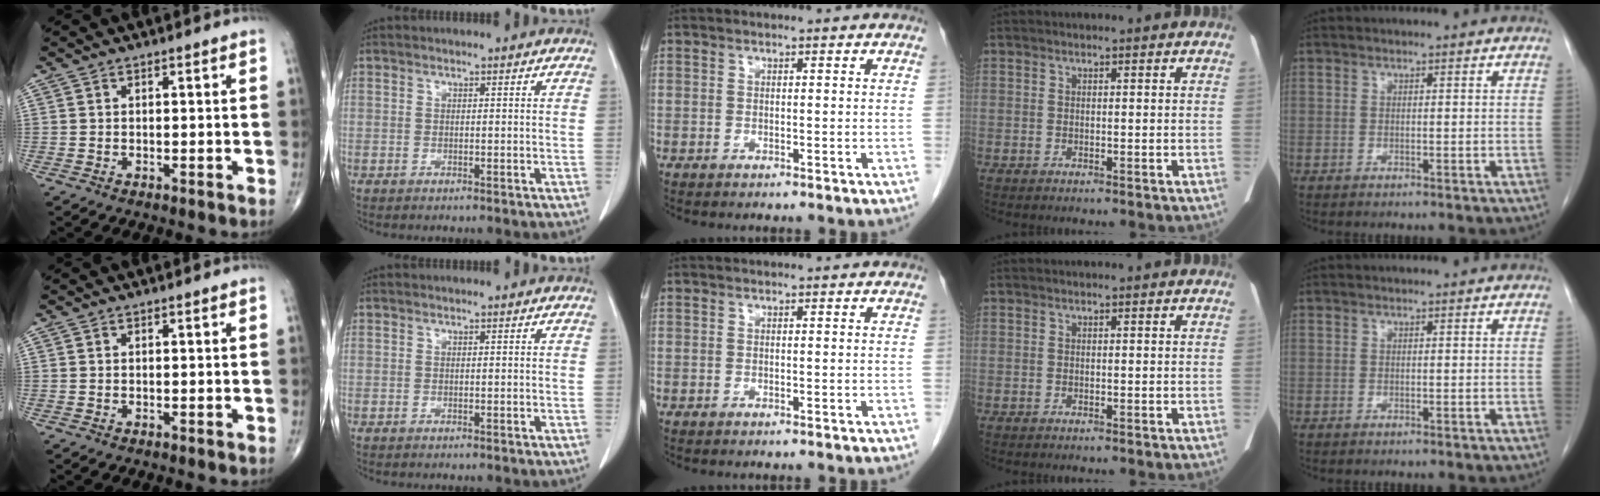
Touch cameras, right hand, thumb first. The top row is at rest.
{}